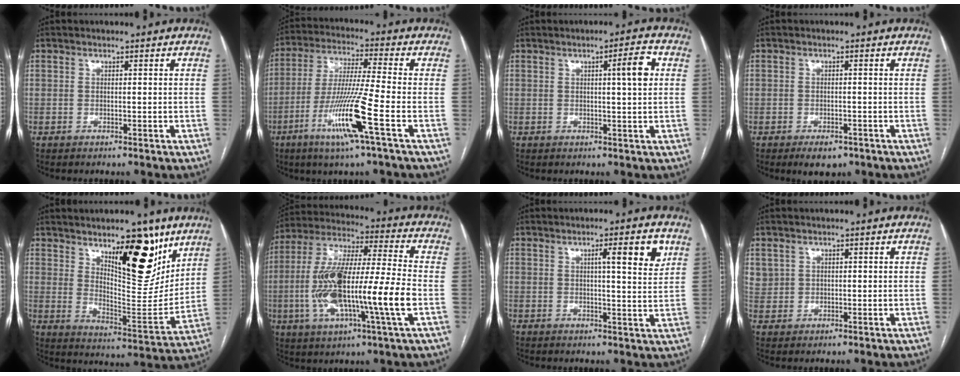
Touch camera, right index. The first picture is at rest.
{"total": 12.8, "force": [-5.2, -1.2, 11.7], "torque": [-0.232, -0.022, -0.104]}
{"total": 4.6, "force": [1.2, 0.2, 4.4], "torque": [-0.062, 0.003, 0.015]}
{"total": 3.5, "force": [-2.3, 2.0, 1.7], "torque": [-0.019, 0.000, -0.024]}
{"total": 16.1, "force": [9.6, 5.1, 11.9], "torque": [-0.165, -0.022, 0.157]}
{"total": 19.7, "force": [-3.9, 1.5, 19.2], "torque": [-0.380, -0.003, -0.070]}
{"total": 6.2, "force": [2.9, 0.5, 5.5], "torque": [-0.074, -0.002, 0.037]}
{"total": 3.0, "force": [1.6, 2.6, 0.4], "torque": [0.000, 0.007, 0.034]}